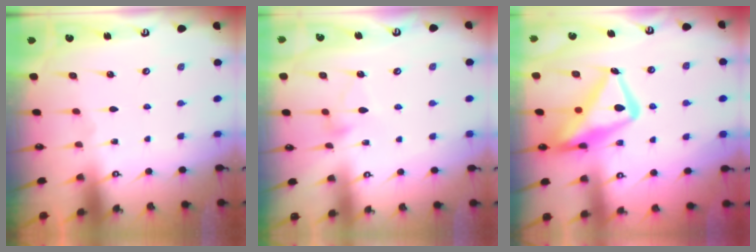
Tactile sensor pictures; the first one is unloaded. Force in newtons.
{"total": 6.1, "press": 6.1, "slide": 0.4}
{"total": 17.4, "press": 17.4, "slide": 1.8}